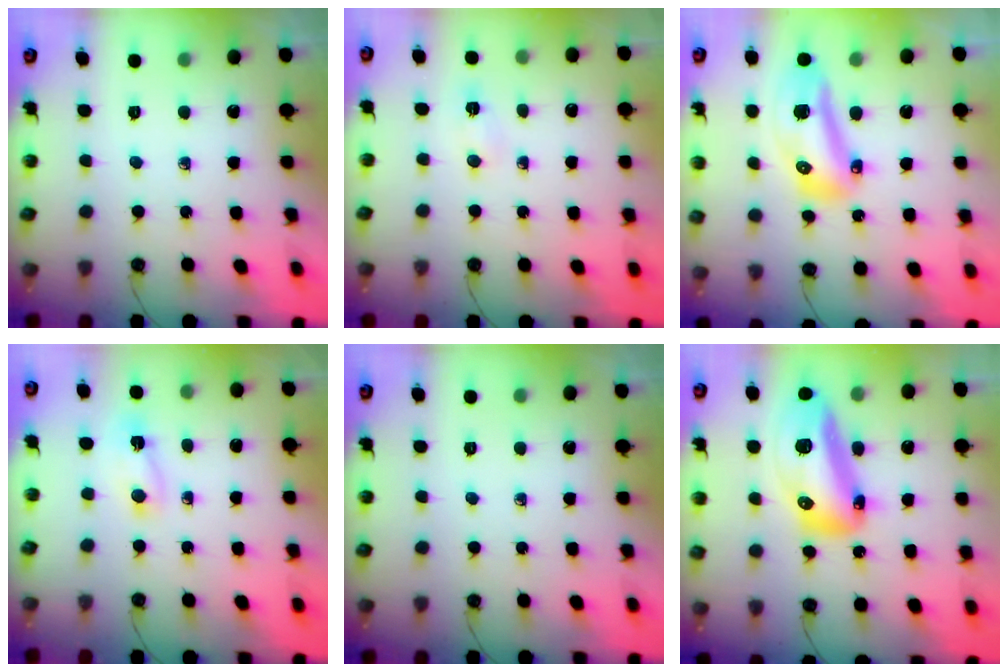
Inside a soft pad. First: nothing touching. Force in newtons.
{"total": 2.3, "press": 2.3, "slide": 0.3}
{"total": 14.2, "press": 14.0, "slide": 2.6}
{"total": 2.4, "press": 2.3, "slide": 0.4}
{"total": 0.0}
{"total": 19.4, "press": 19.2, "slide": 2.8}